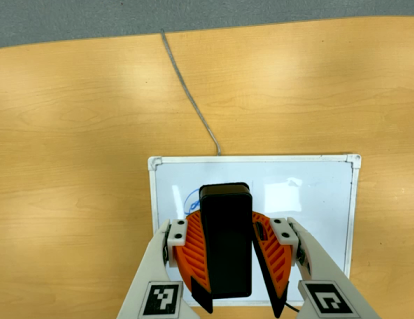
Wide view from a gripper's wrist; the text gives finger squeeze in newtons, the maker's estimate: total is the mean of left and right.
{"total": 8.7, "left": 9.9, "right": 7.5}